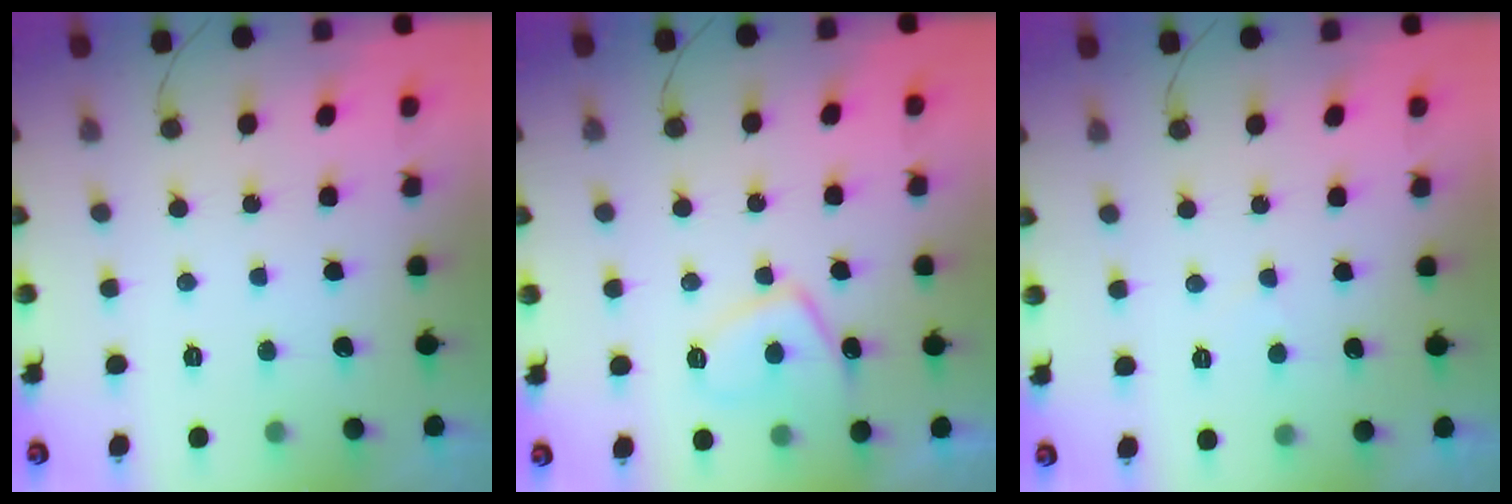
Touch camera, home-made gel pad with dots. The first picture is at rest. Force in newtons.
{"total": 7.5, "press": 7.3, "slide": 1.5}
{"total": 1.7, "press": 1.6, "slide": 0.4}